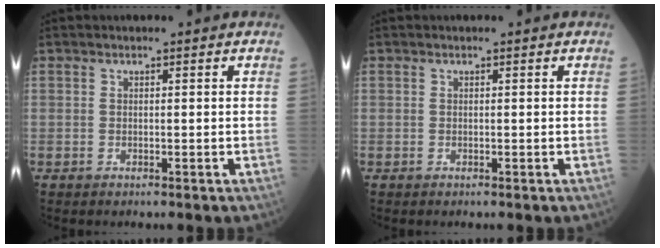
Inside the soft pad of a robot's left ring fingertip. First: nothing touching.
{"total": 0.0}